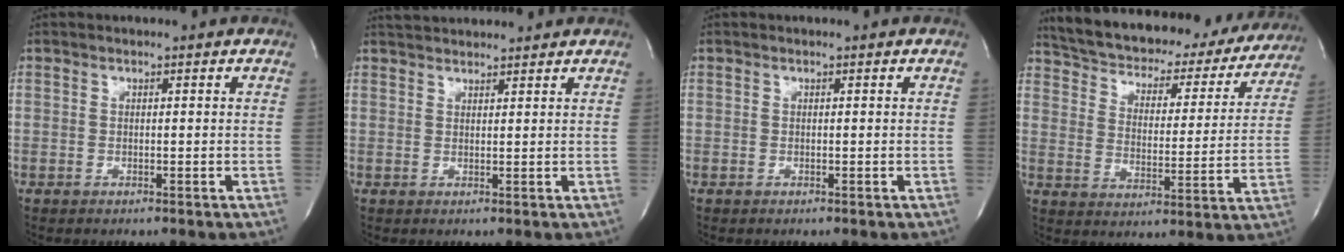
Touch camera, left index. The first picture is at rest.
{"total": 5.8, "force": [5.6, 0.8, 1.3], "torque": [-0.023, 0.034, 0.085]}
{"total": 0.0}
{"total": 25.4, "force": [22.6, 8.3, 8.0], "torque": [-0.132, -0.015, 0.291]}